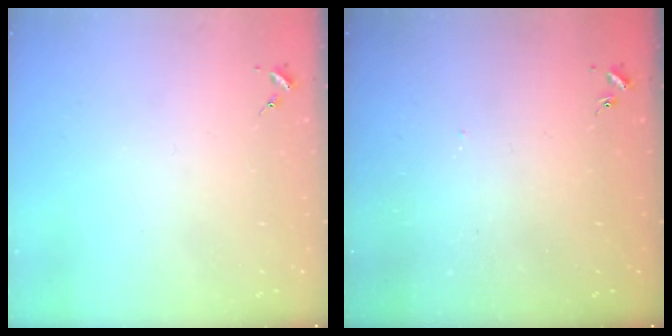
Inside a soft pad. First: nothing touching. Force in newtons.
{"total": 2.9, "press": 2.9, "slide": 0.2}